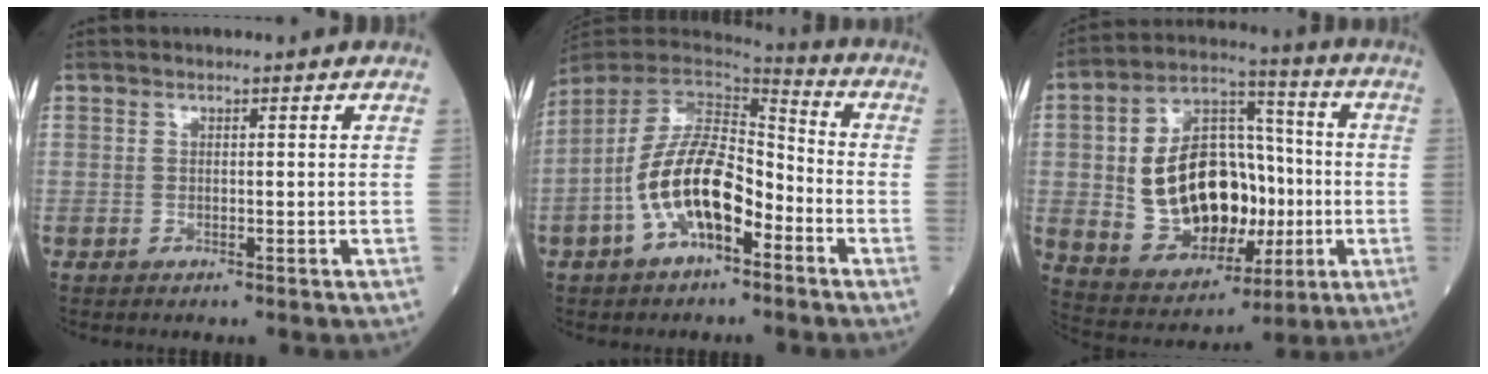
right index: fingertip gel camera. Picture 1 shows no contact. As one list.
[{"total": 14.1, "force": [-5.2, 6.0, 11.7], "torque": [-0.235, 0.019, -0.092]}, {"total": 19.9, "force": [-1.4, 11.7, 16.0], "torque": [-0.285, 0.030, -0.007]}]